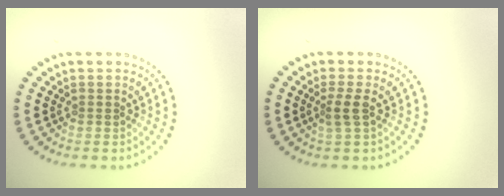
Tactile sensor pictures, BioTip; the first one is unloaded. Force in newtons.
{"total": 1.6, "press": 1.3, "slide": 0.9}